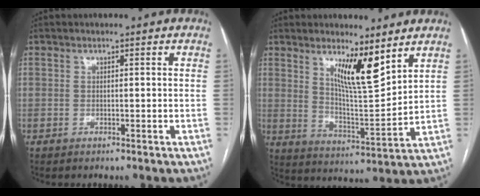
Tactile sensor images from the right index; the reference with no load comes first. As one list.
[{"total": 9.2, "force": [5.8, 1.2, 7.1], "torque": [-0.126, -0.018, 0.106]}]